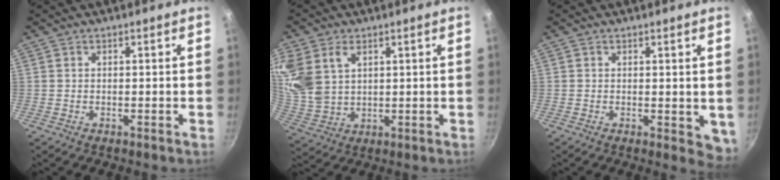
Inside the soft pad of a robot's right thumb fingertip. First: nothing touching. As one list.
[{"total": 14.6, "force": [5.6, 10.4, 8.6], "torque": [-0.194, -0.003, 0.127]}, {"total": 4.2, "force": [0.4, 2.4, 3.4], "torque": [-0.037, -0.008, 0.006]}]